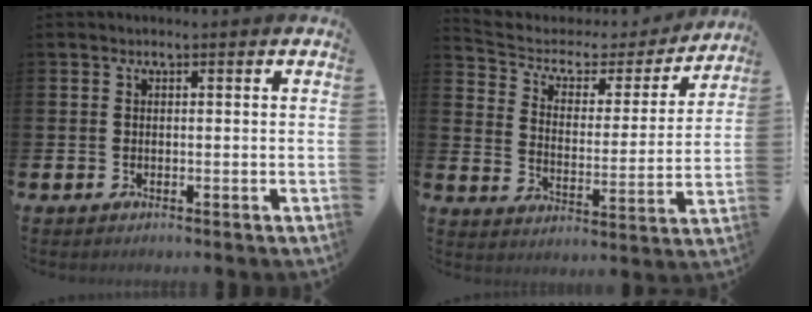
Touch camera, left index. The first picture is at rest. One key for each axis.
{"total": 4.9, "fx": 3.7, "fy": 2.8, "fz": 1.6, "tx": -0.058, "ty": -0.028, "tz": 0.053}